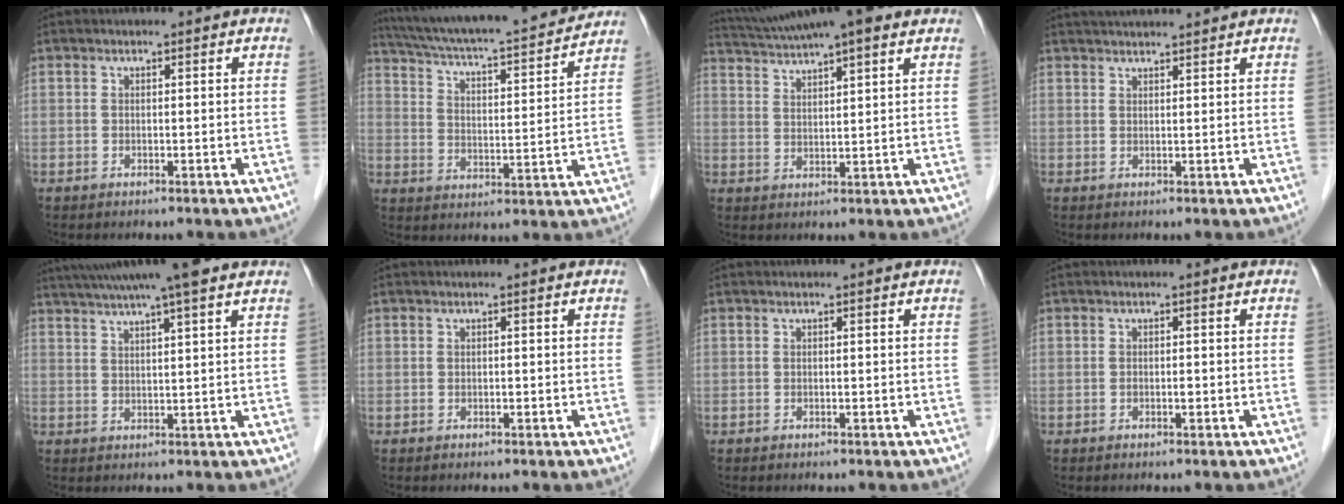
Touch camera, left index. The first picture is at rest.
{"total": 21.4, "force": [19.4, 1.2, 8.8], "torque": [-0.153, -0.007, 0.282]}
{"total": 12.4, "force": [10.3, 1.1, 6.8], "torque": [-0.124, 0.033, 0.156]}
{"total": 6.2, "force": [5.7, -0.2, 2.4], "torque": [-0.037, 0.033, 0.081]}
{"total": 12.2, "force": [9.8, 0.0, 7.2], "torque": [-0.128, 0.031, 0.140]}
{"total": 0.0}
{"total": 0.0}
{"total": 0.5, "force": [-0.2, 0.2, 0.4], "torque": [-0.009, 0.001, -0.003]}